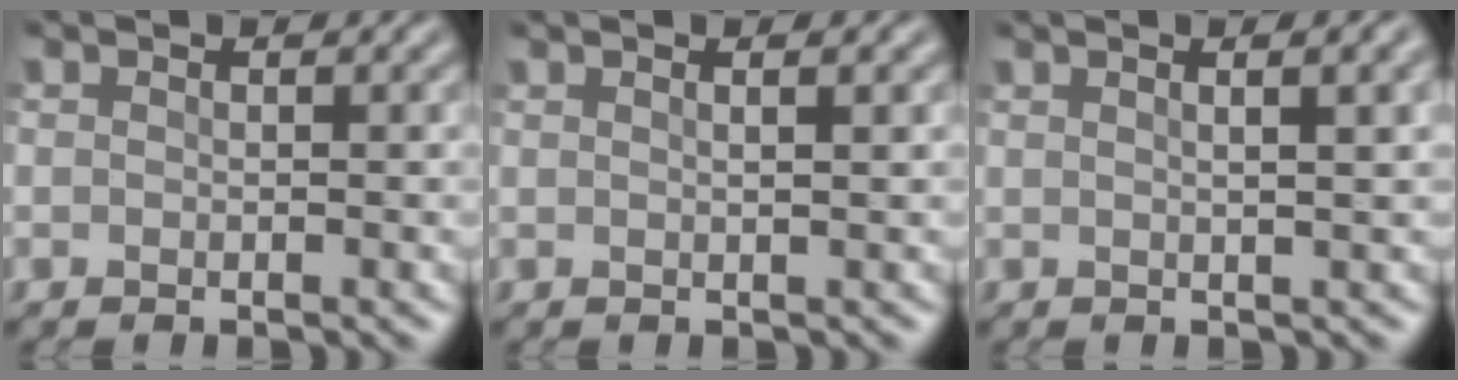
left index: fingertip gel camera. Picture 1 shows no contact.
{"total": 3.0, "force": [1.4, 1.4, 2.2], "torque": [-0.009, 0.014, -0.008]}
{"total": 7.4, "force": [3.1, 3.4, 5.8], "torque": [-0.032, 0.047, 0.005]}